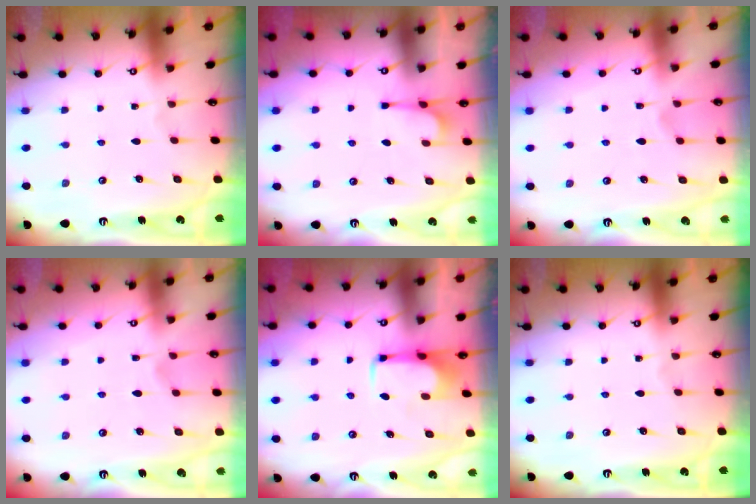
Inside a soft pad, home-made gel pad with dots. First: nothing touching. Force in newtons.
{"total": 1.1, "press": 0.2, "slide": 1.1}
{"total": 3.4, "press": 3.3, "slide": 1.0}
{"total": 3.4, "press": 3.3, "slide": 1.0}
{"total": 2.1, "press": 2.0, "slide": 0.4}
{"total": 0.0}